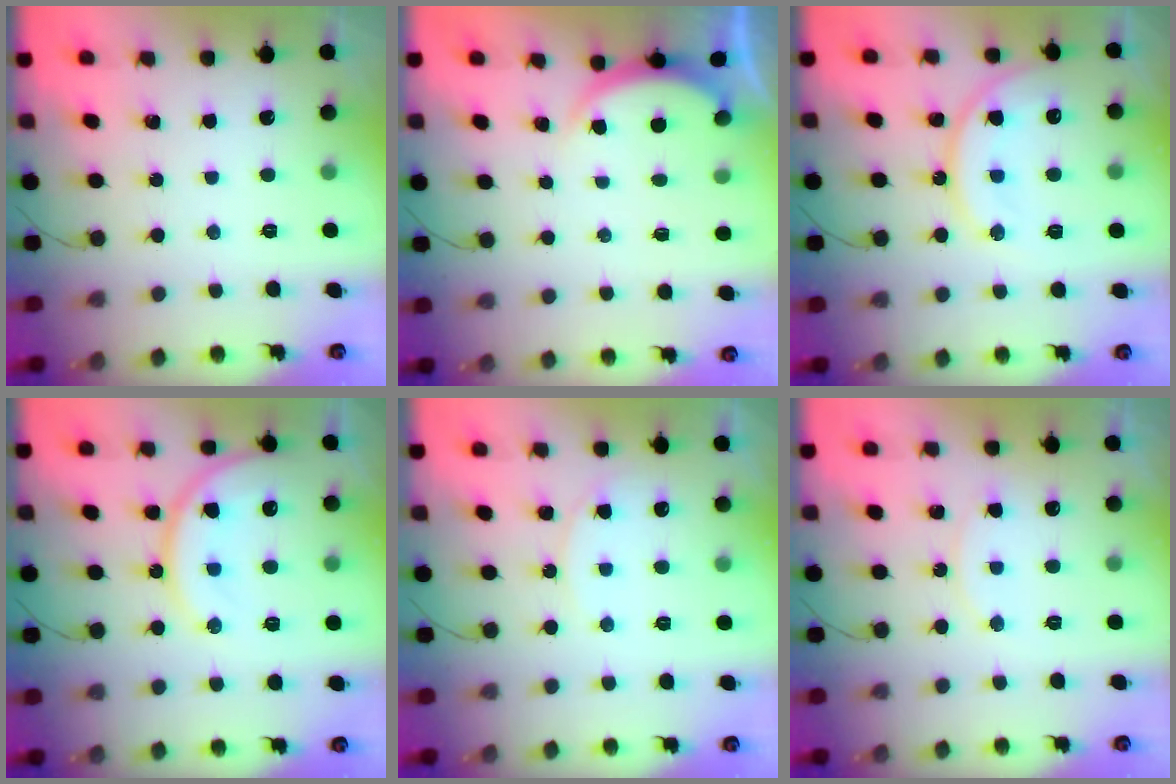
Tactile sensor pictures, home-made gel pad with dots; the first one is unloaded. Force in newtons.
{"total": 2.5, "press": 2.5, "slide": 0.5}
{"total": 12.8, "press": 12.8, "slide": 0.9}
{"total": 15.9, "press": 15.9, "slide": 1.4}
{"total": 6.6, "press": 6.6, "slide": 0.4}
{"total": 6.0, "press": 5.9, "slide": 0.4}